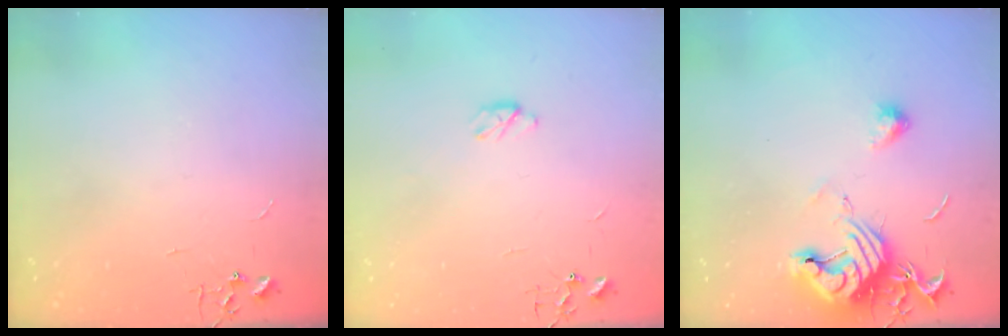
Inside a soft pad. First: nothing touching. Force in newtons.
{"total": 3.9, "press": 3.8, "slide": 0.5}
{"total": 14.6, "press": 14.5, "slide": 1.6}